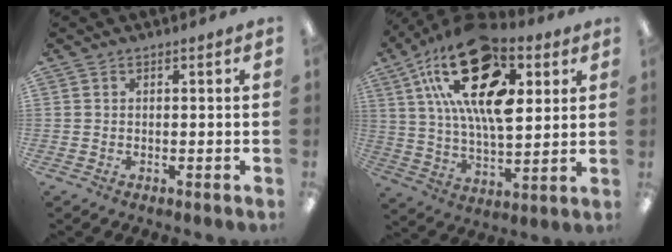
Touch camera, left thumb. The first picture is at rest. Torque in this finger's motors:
{"motor_torque": [2.61, 2.39, 2.33, -0.44, 0.60]}